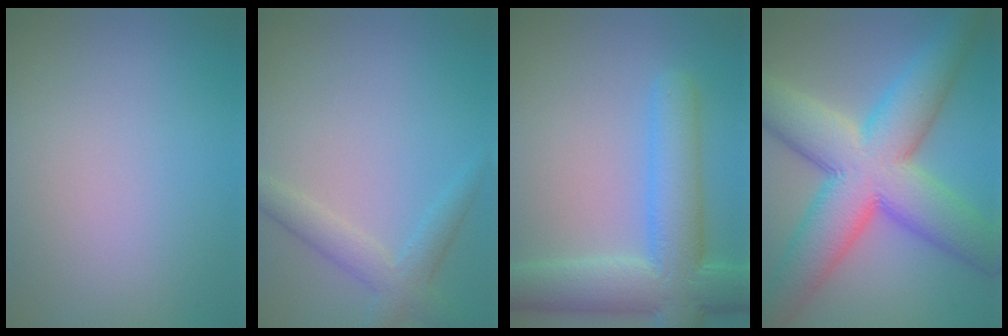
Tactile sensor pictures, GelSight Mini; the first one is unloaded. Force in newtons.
{"total": 3.0, "press": 3.0, "slide": 0.3}
{"total": 8.5, "press": 8.5, "slide": 0.7}
{"total": 13.2, "press": 13.2, "slide": 0.4}